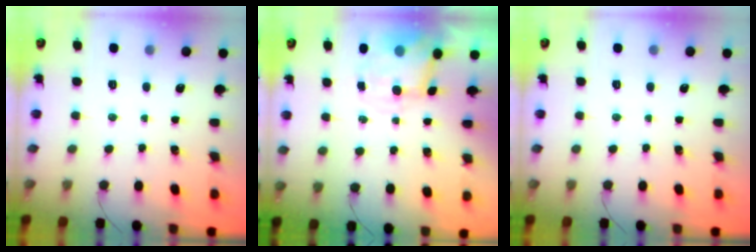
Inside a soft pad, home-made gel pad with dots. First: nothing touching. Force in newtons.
{"total": 6.7, "press": 6.6, "slide": 1.3}
{"total": 0.0}